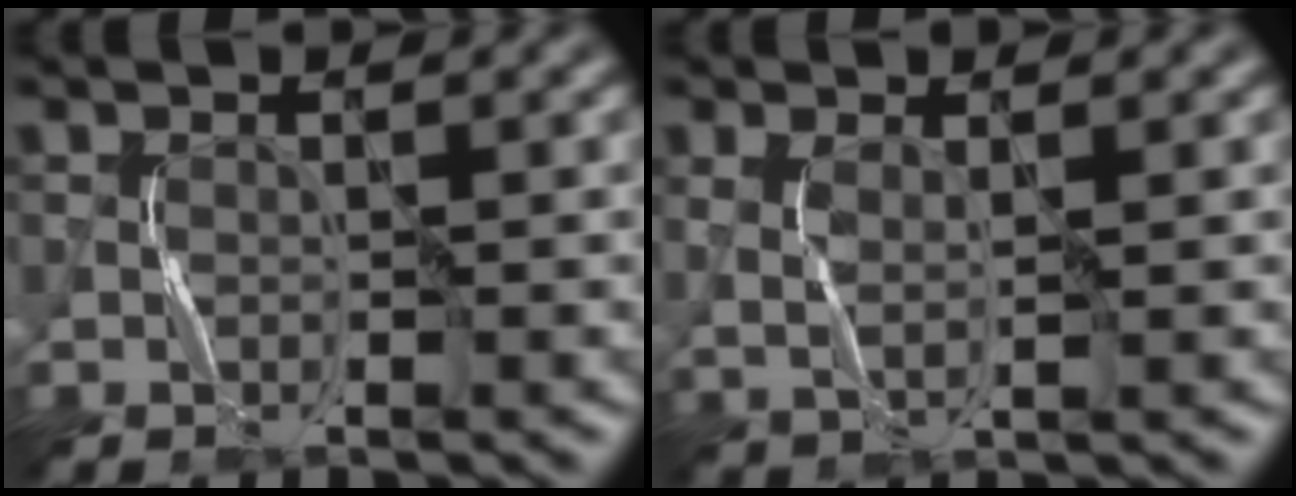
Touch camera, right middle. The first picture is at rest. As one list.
[{"total": 1.7, "force": [0.7, 0.5, 1.5], "torque": [-0.038, -0.002, 0.018]}]